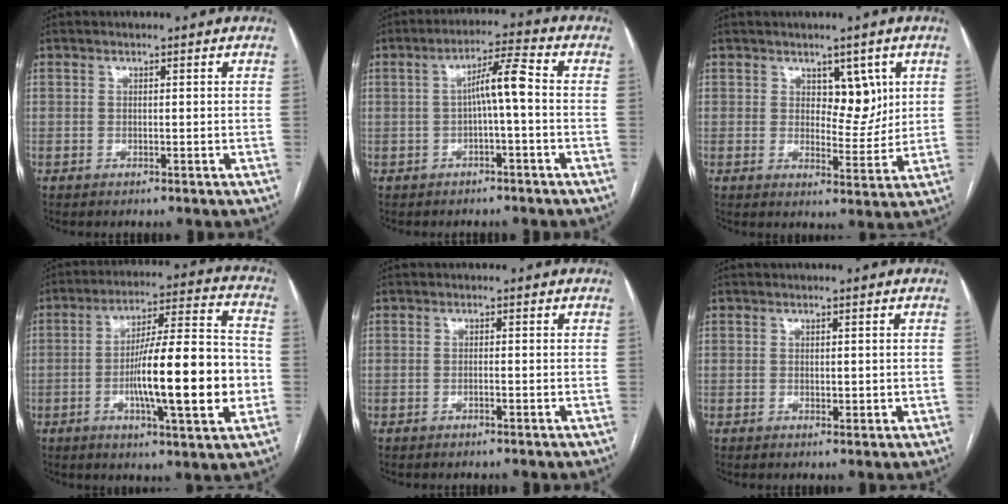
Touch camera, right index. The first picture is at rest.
{"total": 5.5, "force": [-0.4, 0.2, 5.5], "torque": [-0.091, 0.022, -0.004]}
{"total": 5.4, "force": [2.3, 2.9, 3.9], "torque": [-0.046, -0.001, 0.038]}
{"total": 18.2, "force": [-3.4, 2.3, 17.8], "torque": [-0.285, 0.007, -0.052]}
{"total": 0.7, "force": [-0.3, 0.1, 0.7], "torque": [-0.014, 0.000, -0.004]}
{"total": 1.6, "force": [0.2, 1.0, 1.3], "torque": [-0.018, -0.003, 0.005]}